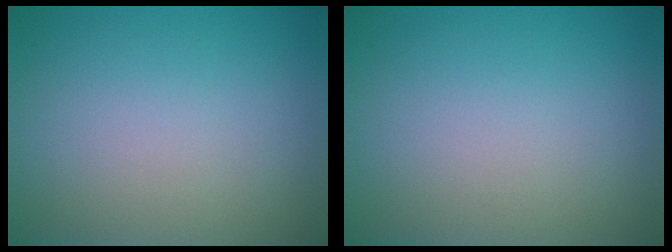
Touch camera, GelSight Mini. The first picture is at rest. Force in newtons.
{"total": 0.0}